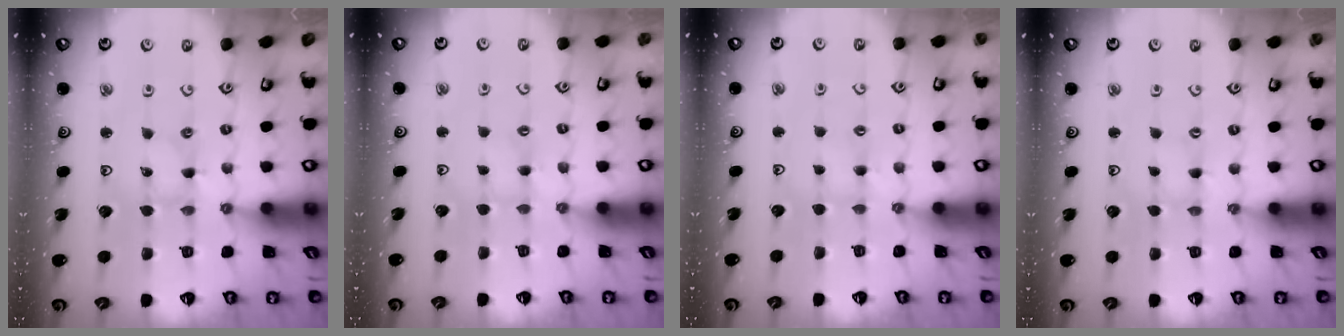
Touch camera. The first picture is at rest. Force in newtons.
{"total": 2.1, "press": 2.0, "slide": 0.4}
{"total": 3.0, "press": 3.0, "slide": 0.4}
{"total": 0.0}